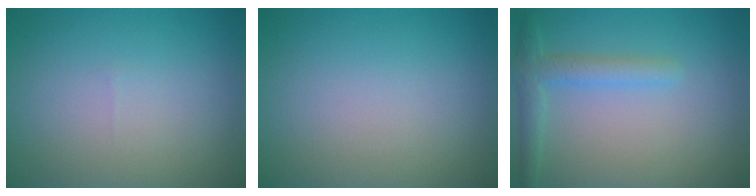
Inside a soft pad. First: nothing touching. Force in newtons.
{"total": 0.0}
{"total": 2.6, "press": 2.6, "slide": 0.2}